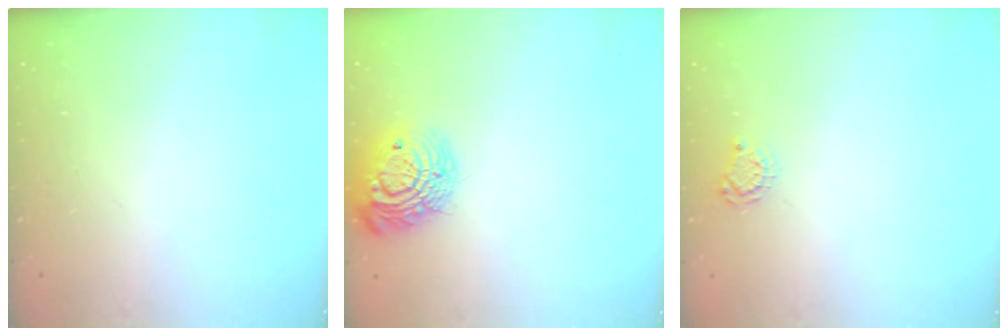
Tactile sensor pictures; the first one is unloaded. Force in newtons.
{"total": 15.4, "press": 15.3, "slide": 1.2}
{"total": 4.8, "press": 4.7, "slide": 0.6}